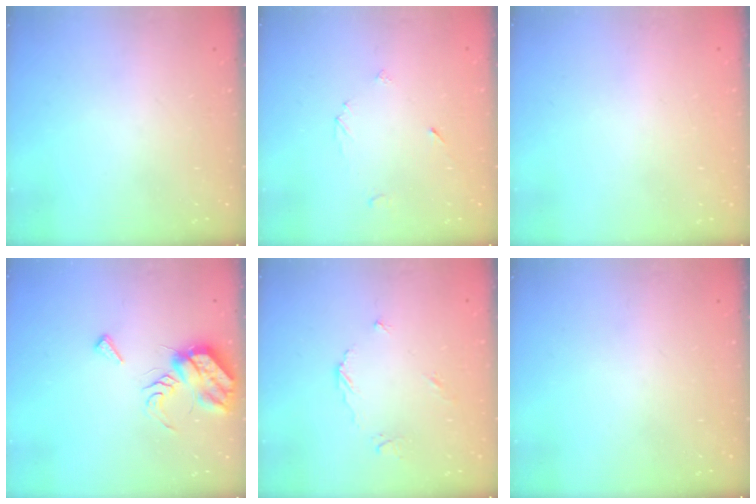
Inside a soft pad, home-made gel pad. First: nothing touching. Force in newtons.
{"total": 2.3, "press": 2.3, "slide": 0.2}
{"total": 1.9, "press": 1.9, "slide": 0.1}
{"total": 11.5, "press": 11.4, "slide": 0.9}
{"total": 4.4, "press": 4.4, "slide": 0.3}
{"total": 0.0}